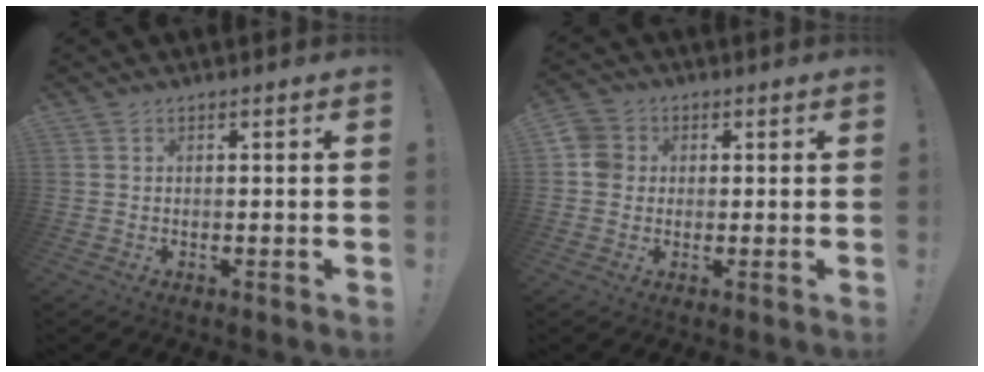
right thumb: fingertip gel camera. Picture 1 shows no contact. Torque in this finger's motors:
{"motor_torque": [0.86, 0.65, 0.68, -0.12, -0.03]}